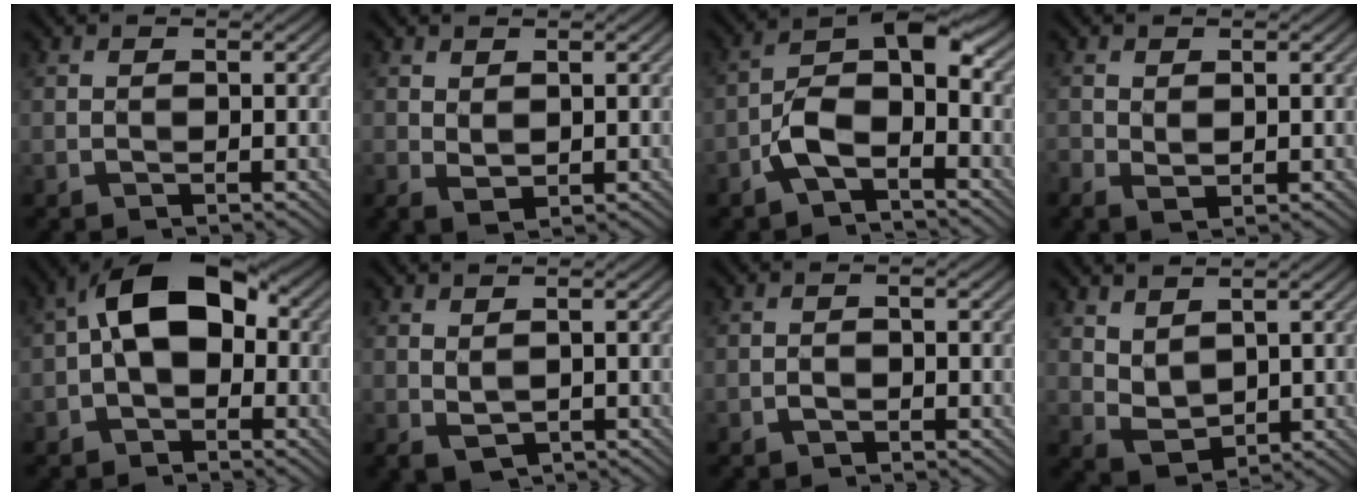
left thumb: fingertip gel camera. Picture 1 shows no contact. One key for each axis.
{"total": 1.6, "fx": 0.7, "fy": 0.8, "fz": 1.3, "tx": -0.029, "ty": -0.005, "tz": 0.018}
{"total": 6.7, "fx": -3.1, "fy": 2.9, "fz": 5.2, "tx": -0.096, "ty": 0.010, "tz": -0.068}
{"total": 1.8, "fx": -0.1, "fy": 1.0, "fz": 1.5, "tx": -0.039, "ty": -0.006, "tz": 0.002}
{"total": 9.9, "fx": 0.0, "fy": 6.2, "fz": 7.7, "tx": -0.133, "ty": 0.023, "tz": -0.018}
{"total": 1.5, "fx": 0.3, "fy": 0.7, "fz": 1.3, "tx": -0.030, "ty": -0.003, "tz": 0.012}
{"total": 1.1, "fx": -0.6, "fy": 0.4, "fz": 0.8, "tx": -0.016, "ty": 0.002, "tz": -0.013}
{"total": 3.9, "fx": 2.0, "fy": 2.2, "fz": 2.5, "tx": -0.064, "ty": -0.006, "tz": 0.048}